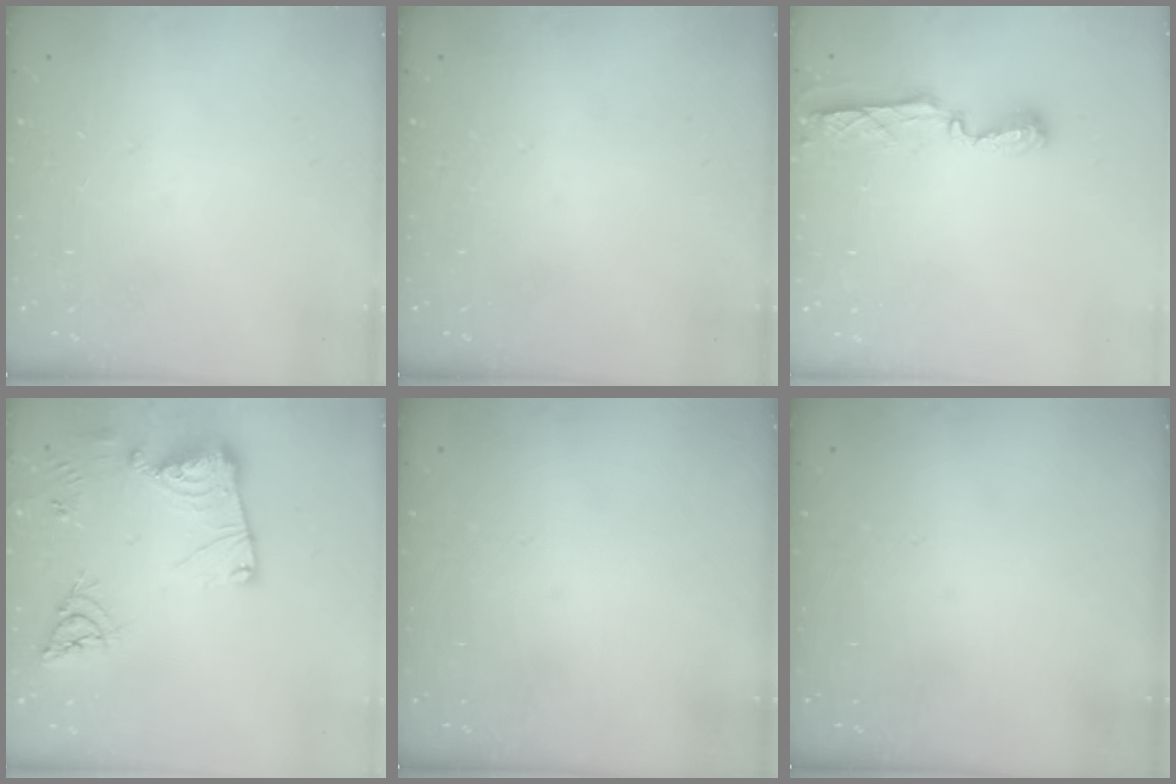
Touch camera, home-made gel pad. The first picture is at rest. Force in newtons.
{"total": 0.0}
{"total": 5.6, "press": 5.5, "slide": 0.6}
{"total": 17.7, "press": 17.6, "slide": 1.8}
{"total": 0.0}
{"total": 0.0}